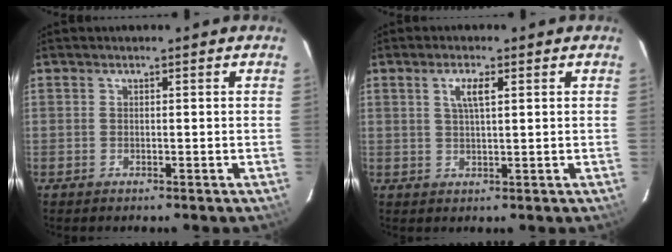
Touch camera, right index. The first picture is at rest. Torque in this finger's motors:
{"motor_torque": [0.03, 0.01, 0.11, 0.04]}